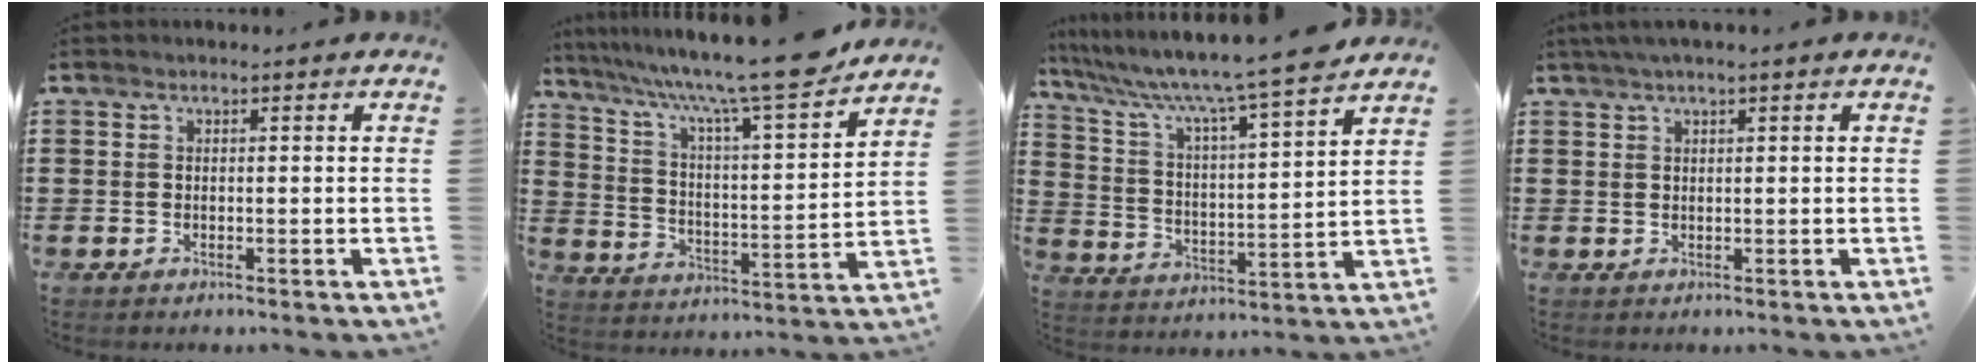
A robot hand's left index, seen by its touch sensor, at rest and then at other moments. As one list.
[{"total": 12.3, "force": [10.2, 0.1, 7.0], "torque": [-0.152, -0.067, 0.165]}, {"total": 7.8, "force": [6.7, -0.8, 3.8], "torque": [-0.106, -0.057, 0.104]}, {"total": 1.4, "force": [0.7, 0.0, 1.2], "torque": [-0.023, 0.000, 0.014]}]